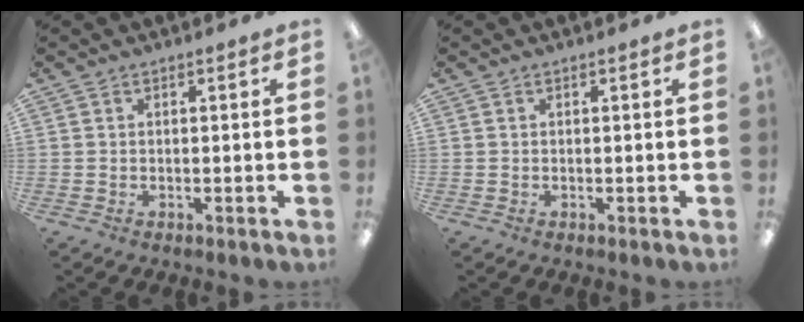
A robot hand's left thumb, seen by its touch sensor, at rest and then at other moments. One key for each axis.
{"total": 0.0}